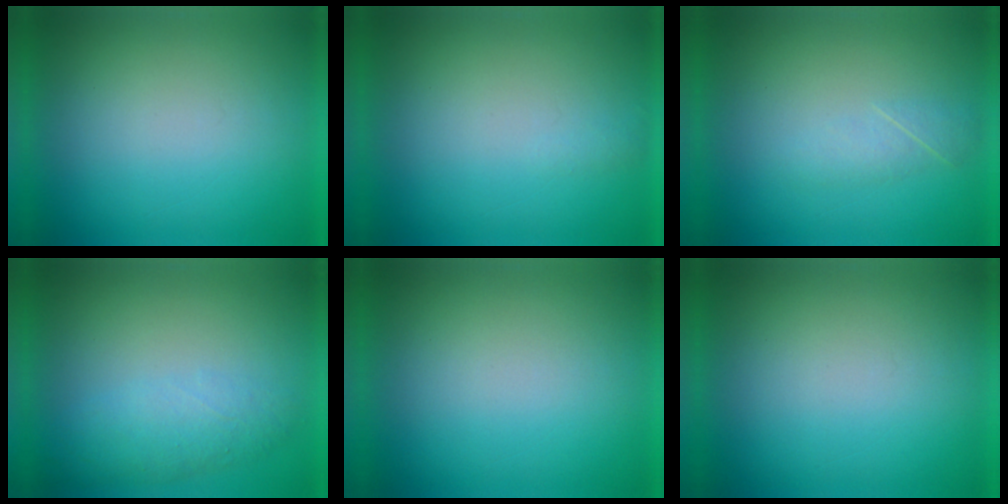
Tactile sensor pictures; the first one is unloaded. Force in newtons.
{"total": 1.1}
{"total": 2.2}
{"total": 3.0}
{"total": 0.0}
{"total": 0.0}